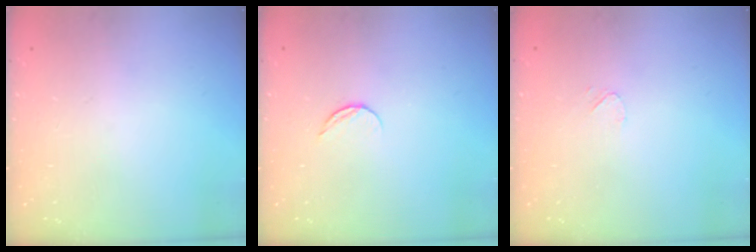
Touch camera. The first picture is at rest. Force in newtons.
{"total": 4.4, "press": 4.4, "slide": 0.4}
{"total": 3.4, "press": 3.3, "slide": 0.4}